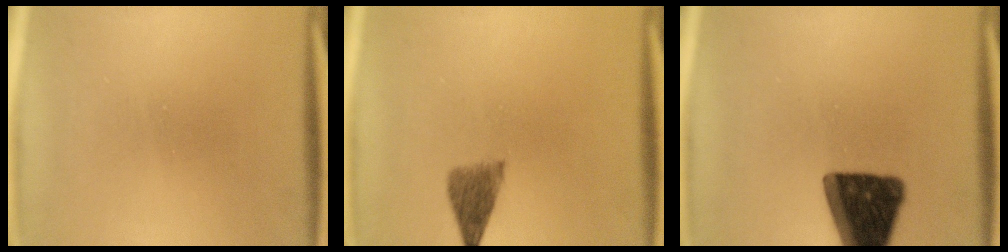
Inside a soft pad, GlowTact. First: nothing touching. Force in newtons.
{"total": 5.2}
{"total": 16.9}